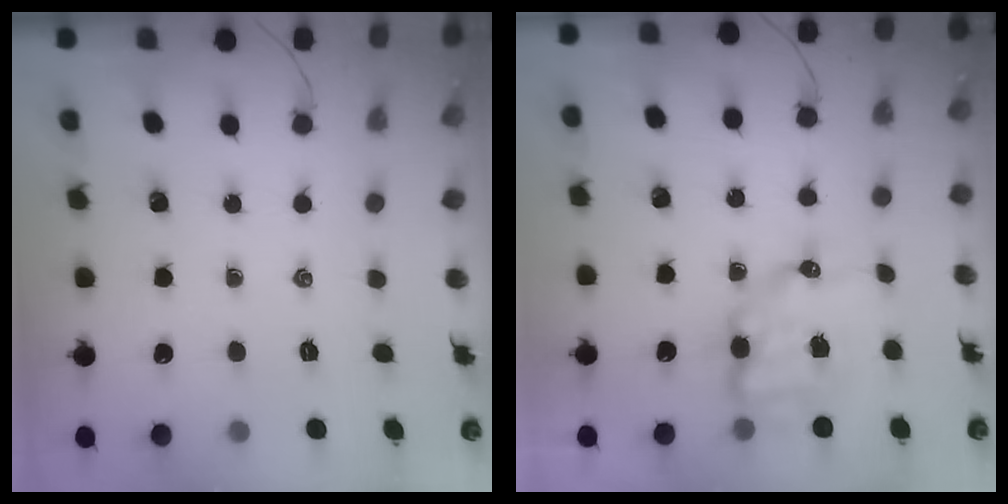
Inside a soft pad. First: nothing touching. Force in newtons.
{"total": 9.8, "press": 9.7, "slide": 1.7}